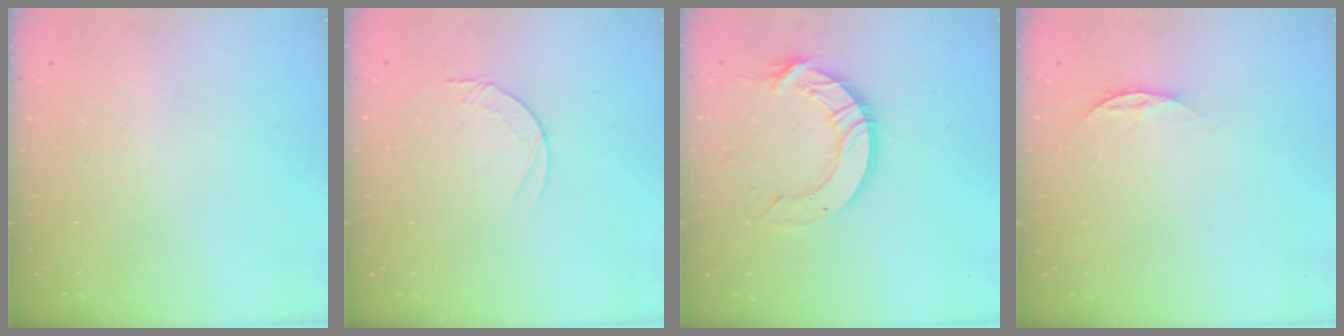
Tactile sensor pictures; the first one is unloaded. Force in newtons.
{"total": 4.2, "press": 4.2, "slide": 0.5}
{"total": 11.6, "press": 11.6, "slide": 1.2}
{"total": 4.4, "press": 4.4, "slide": 0.5}